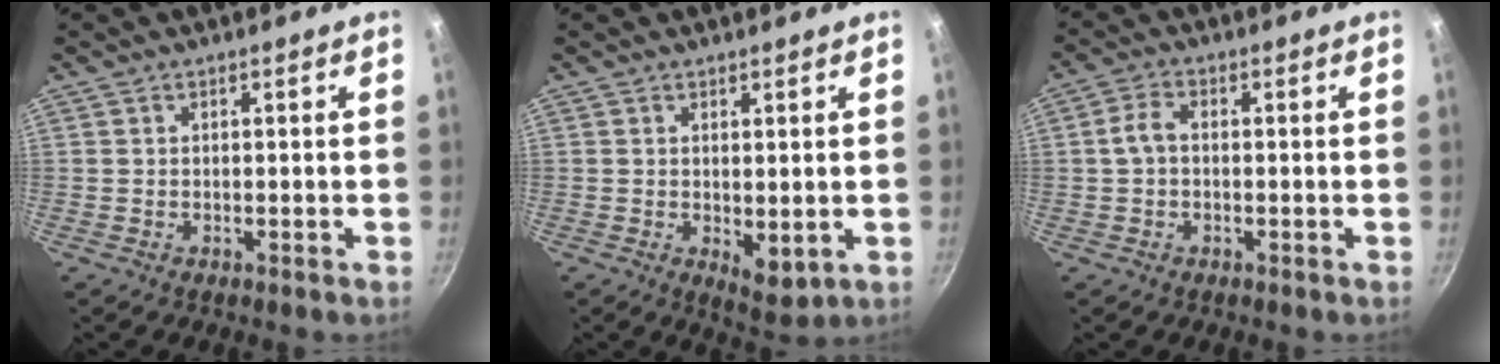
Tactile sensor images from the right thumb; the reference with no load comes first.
{"total": 4.9, "force": [-0.1, 2.3, 4.4], "torque": [-0.058, -0.017, 0.005]}
{"total": 3.7, "force": [-0.2, 2.5, 2.8], "torque": [-0.057, 0.017, -0.008]}